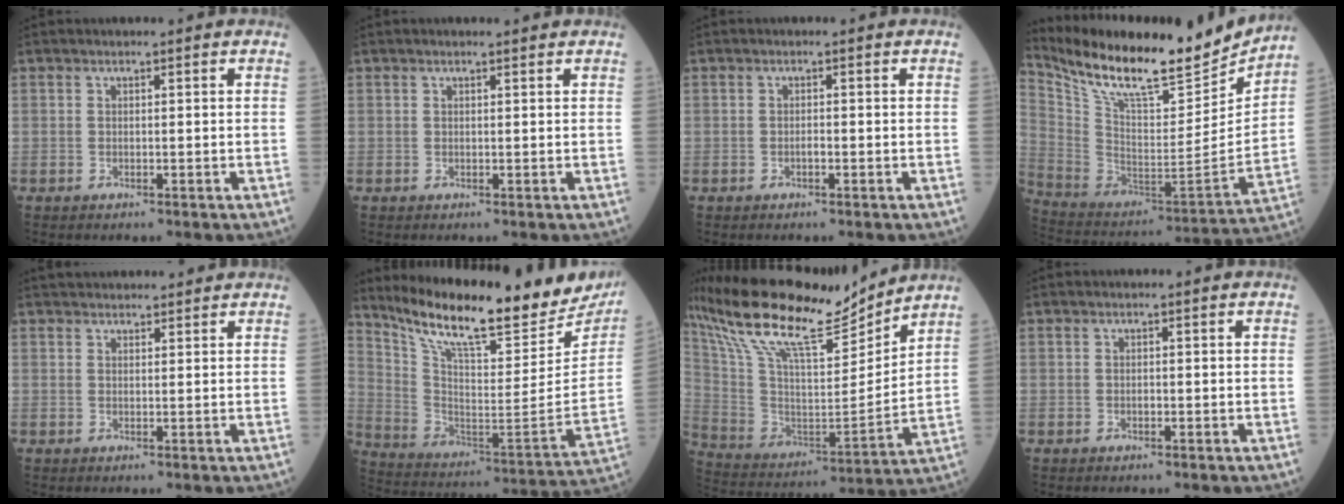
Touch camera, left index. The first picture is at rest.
{"total": 1.1, "force": [1.0, 0.0, 0.4], "torque": [-0.009, 0.007, 0.016]}
{"total": 0.6, "force": [-0.3, 0.1, 0.5], "torque": [-0.009, 0.001, -0.006]}
{"total": 23.4, "force": [20.1, 4.5, 11.0], "torque": [-0.206, -0.018, 0.329]}
{"total": 7.2, "force": [6.8, 1.5, 2.0], "torque": [-0.023, 0.033, 0.093]}
{"total": 26.5, "force": [22.7, 5.5, 12.6], "torque": [-0.217, -0.055, 0.329]}
{"total": 22.1, "force": [18.2, 3.7, 12.0], "torque": [-0.235, 0.007, 0.329]}
{"total": 0.0}